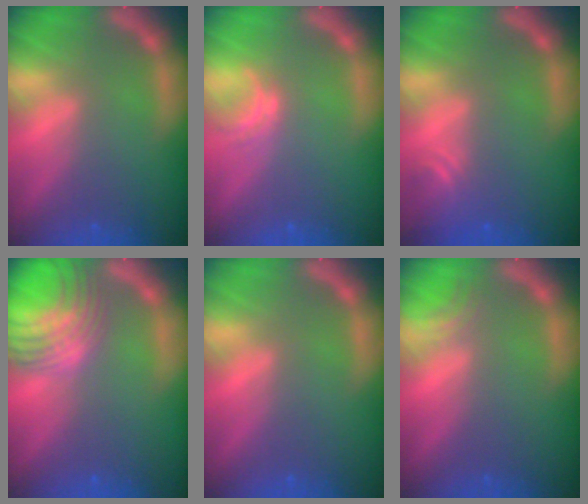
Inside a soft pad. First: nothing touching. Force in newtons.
{"total": 1.5}
{"total": 2.4}
{"total": 10.1}
{"total": 0.0}
{"total": 1.5}